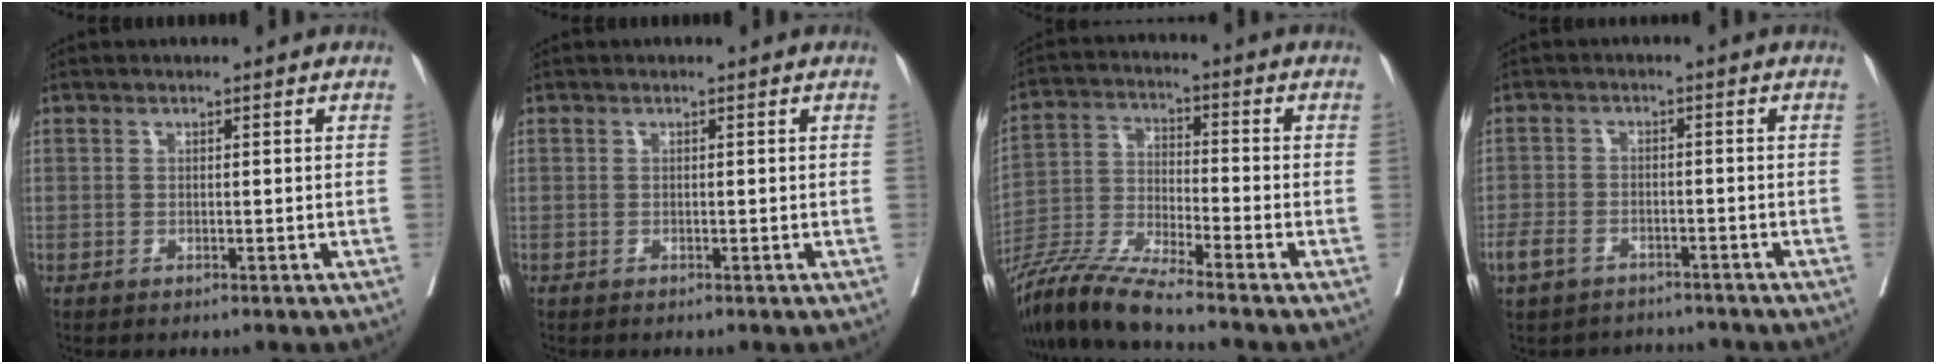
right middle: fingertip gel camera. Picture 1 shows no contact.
{"total": 0.0}
{"total": 9.8, "force": [-8.8, -1.1, 4.3], "torque": [-0.087, -0.020, -0.171]}
{"total": 8.1, "force": [-6.6, 3.6, 2.9], "torque": [-0.062, 0.007, -0.099]}